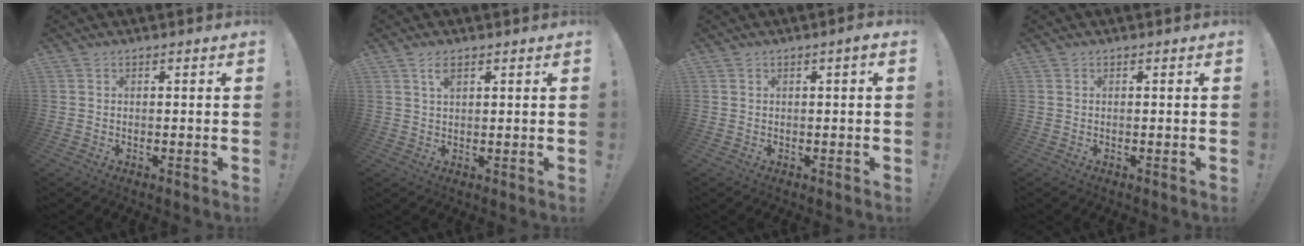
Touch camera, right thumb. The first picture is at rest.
{"total": 3.2, "force": [1.9, 1.2, 2.3], "torque": [-0.027, -0.009, 0.029]}
{"total": 2.1, "force": [0.3, -0.1, 2.0], "torque": [-0.021, -0.005, 0.001]}
{"total": 0.0}